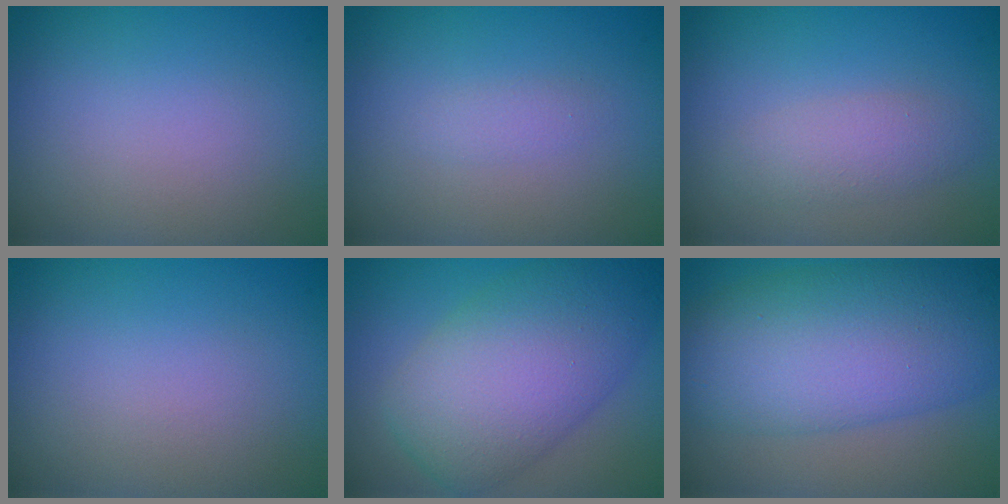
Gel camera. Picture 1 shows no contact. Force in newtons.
{"total": 0.9, "press": 0.9, "slide": 0.0}
{"total": 2.2, "press": 2.2, "slide": 0.1}
{"total": 0.0}
{"total": 9.3, "press": 9.3, "slide": 0.6}
{"total": 10.3, "press": 10.3, "slide": 0.3}